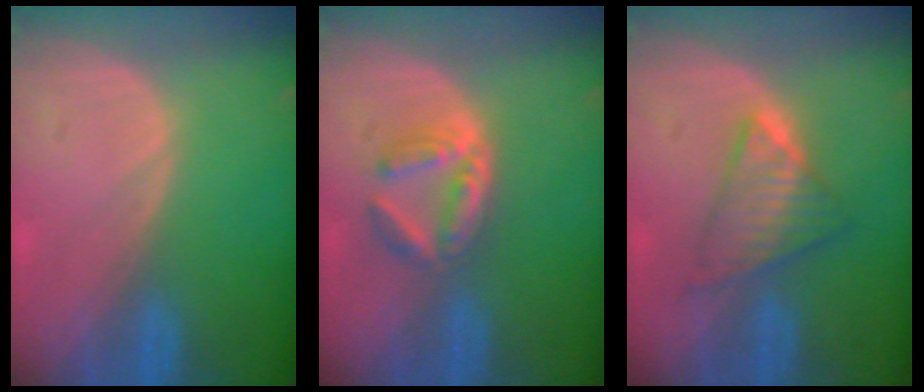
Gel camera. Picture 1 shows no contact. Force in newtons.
{"total": 5.2, "press": 5.0, "slide": 1.5}
{"total": 6.0, "press": 6.0, "slide": 0.8}